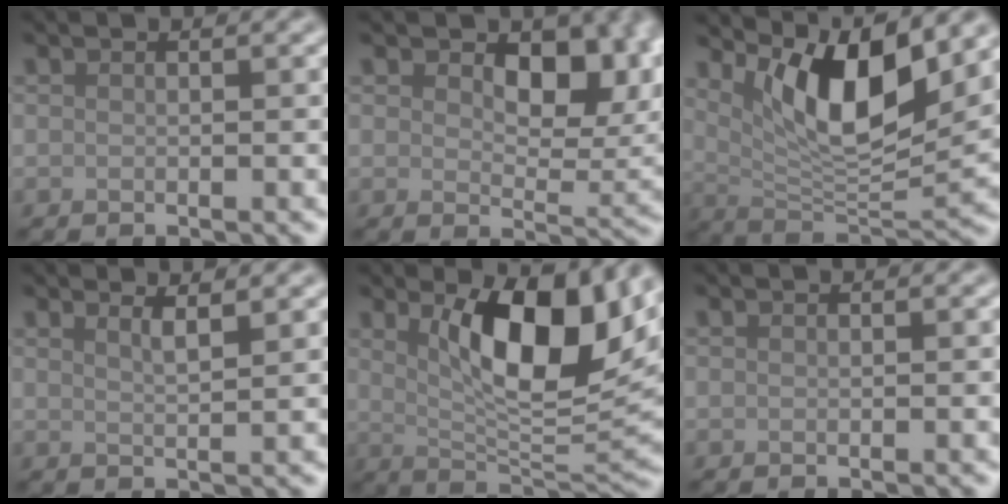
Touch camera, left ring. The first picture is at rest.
{"total": 8.0, "force": [2.8, 4.5, 6.0], "torque": [-0.084, -0.011, 0.044]}
{"total": 9.2, "force": [4.3, 2.7, 7.6], "torque": [-0.121, -0.020, 0.082]}
{"total": 2.0, "force": [1.4, 0.6, 1.3], "torque": [-0.009, 0.004, 0.017]}
{"total": 10.6, "force": [3.2, 4.0, 9.3], "torque": [-0.146, -0.008, 0.057]}
{"total": 0.0}